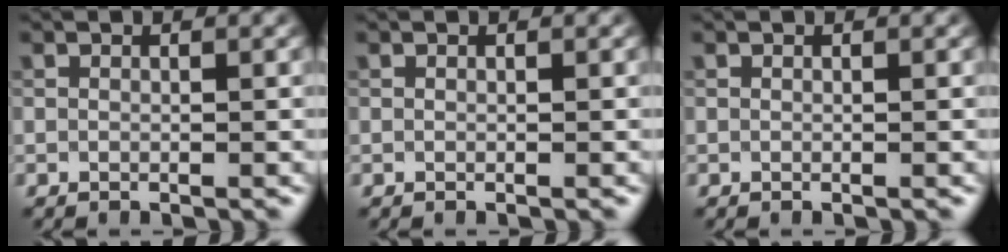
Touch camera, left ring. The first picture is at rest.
{"total": 0.0}
{"total": 0.0}